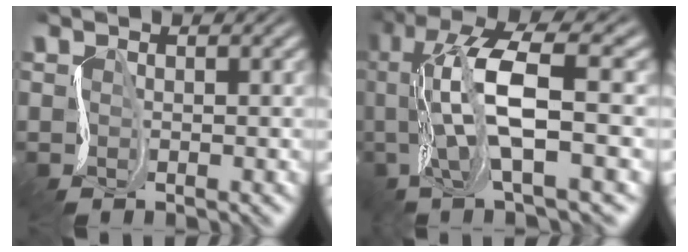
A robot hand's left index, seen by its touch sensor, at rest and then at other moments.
{"total": 8.7, "force": [-1.1, 1.8, 8.4], "torque": [-0.152, -0.008, -0.016]}